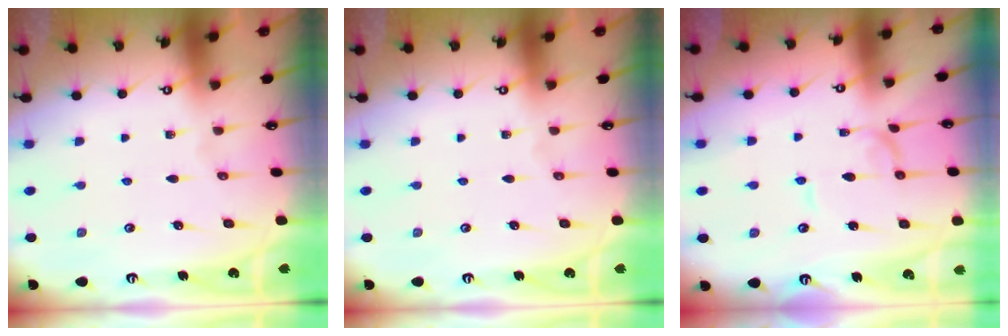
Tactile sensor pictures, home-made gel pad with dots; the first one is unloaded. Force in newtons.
{"total": 0.0}
{"total": 1.1, "press": 1.1, "slide": 0.0}